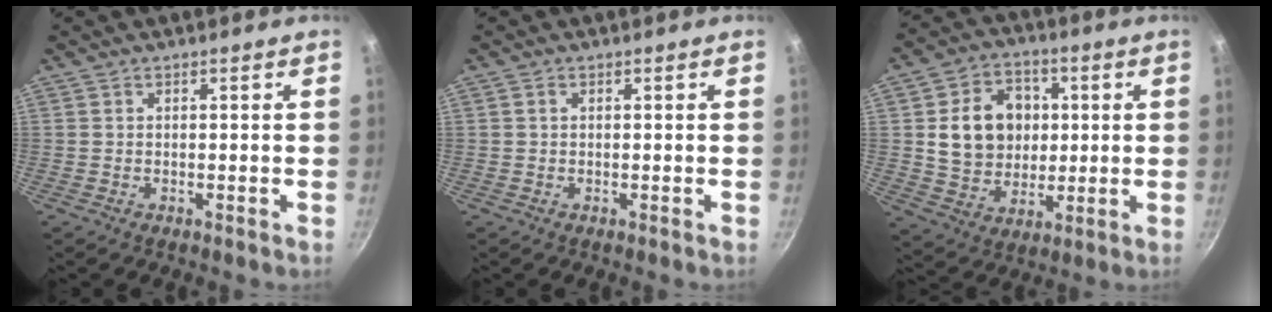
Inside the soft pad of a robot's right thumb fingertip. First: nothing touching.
{"total": 0.6, "force": [0.1, 0.4, 0.4], "torque": [-0.007, 0.004, 0.002]}
{"total": 14.5, "force": [1.9, 11.9, 8.1], "torque": [-0.106, 0.006, 0.039]}